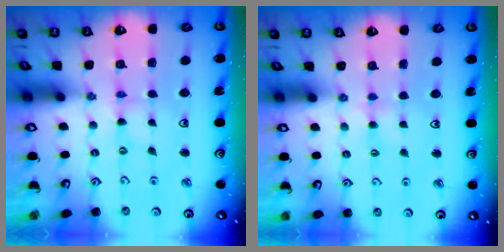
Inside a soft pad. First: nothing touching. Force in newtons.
{"total": 2.8, "press": 2.7, "slide": 0.5}